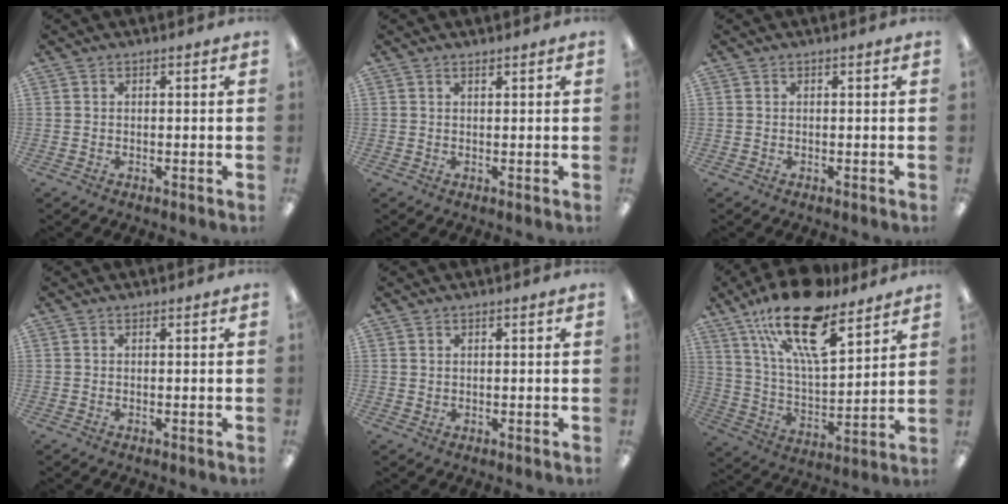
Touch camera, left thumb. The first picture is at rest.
{"total": 0.7, "force": [0.7, 0.1, 0.2], "torque": [-0.005, 0.000, 0.012]}
{"total": 0.0}
{"total": 0.0}
{"total": 0.6, "force": [0.4, 0.4, 0.3], "torque": [-0.007, 0.003, 0.008]}
{"total": 22.1, "force": [14.3, 8.4, 14.6], "torque": [-0.245, -0.074, 0.246]}